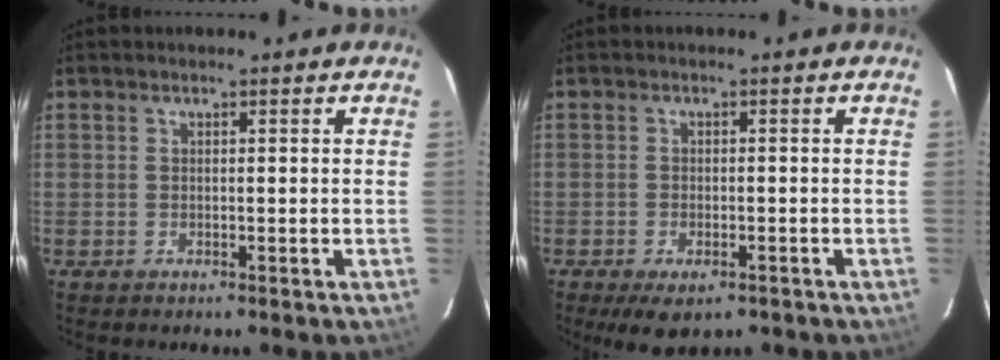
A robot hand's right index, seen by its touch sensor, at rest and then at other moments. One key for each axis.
{"total": 6.2, "fx": -4.1, "fy": 2.8, "fz": 3.8, "tx": -0.081, "ty": -0.020, "tz": -0.062}